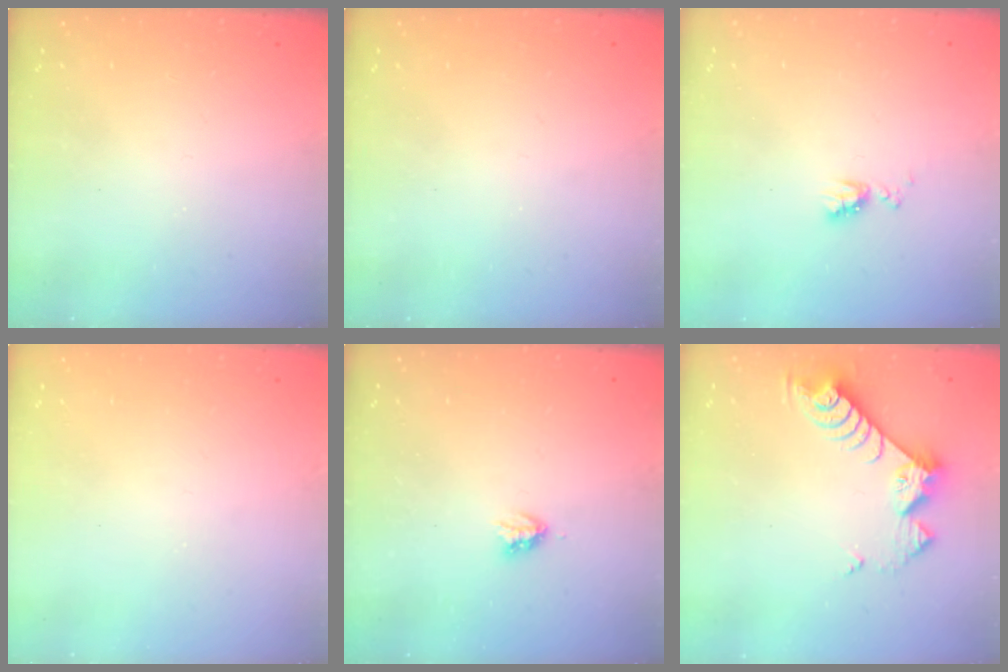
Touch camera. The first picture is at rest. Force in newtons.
{"total": 0.0}
{"total": 5.7, "press": 5.7, "slide": 0.8}
{"total": 0.0}
{"total": 2.9, "press": 2.9, "slide": 0.5}
{"total": 9.6, "press": 9.5, "slide": 0.7}